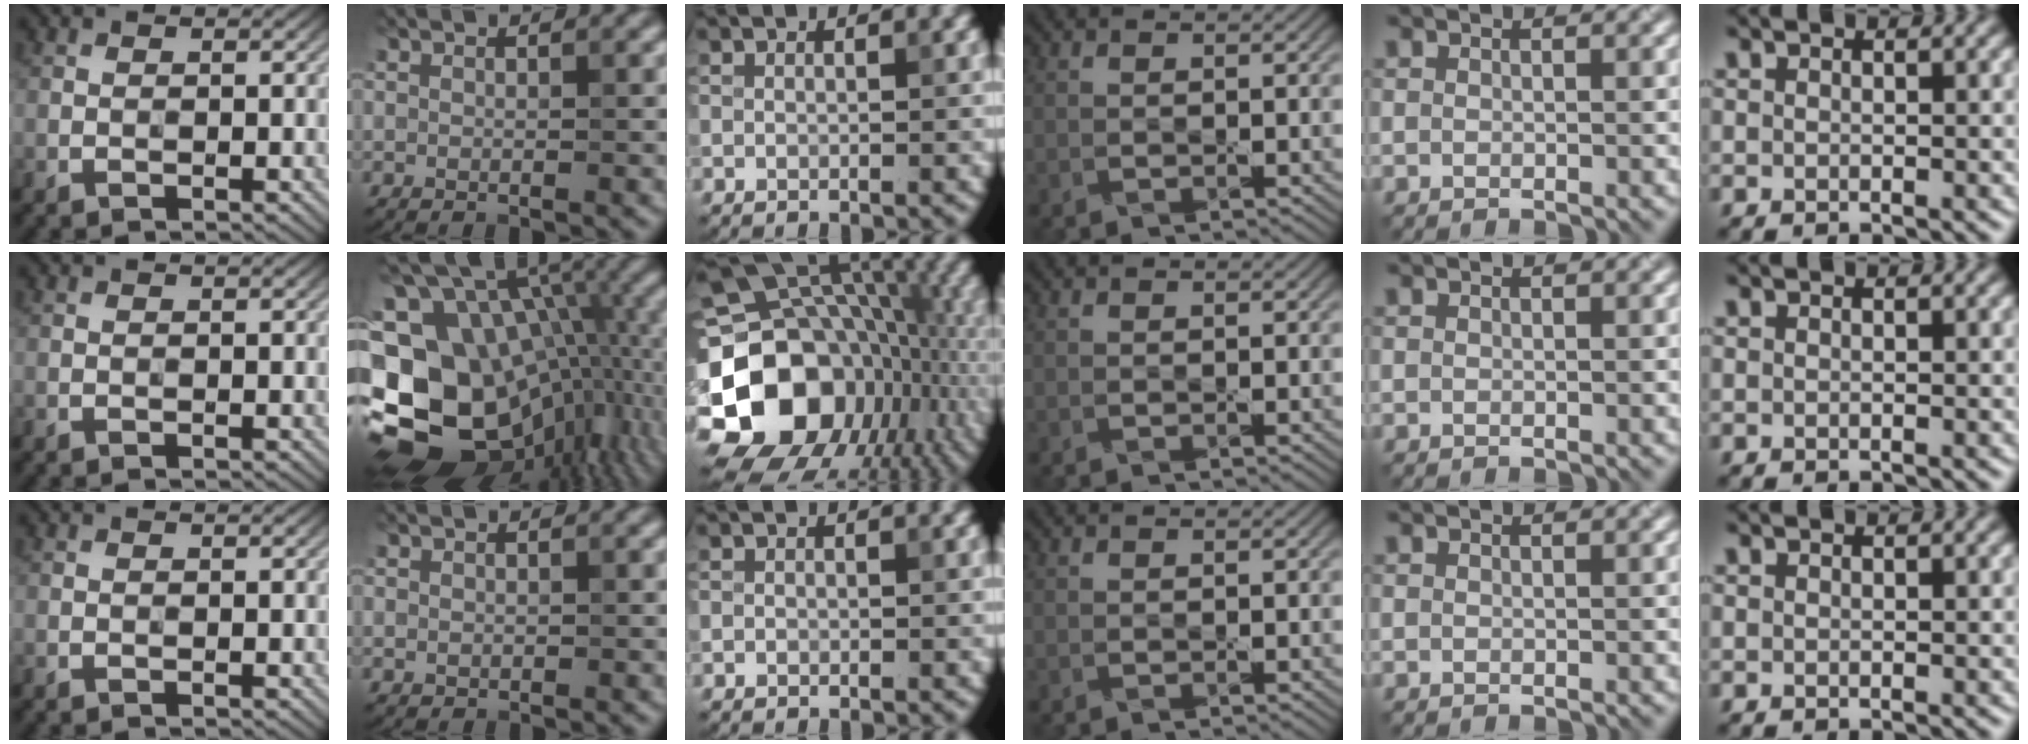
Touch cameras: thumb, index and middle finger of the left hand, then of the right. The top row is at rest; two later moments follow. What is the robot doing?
{"motion": "press", "object": "button"}